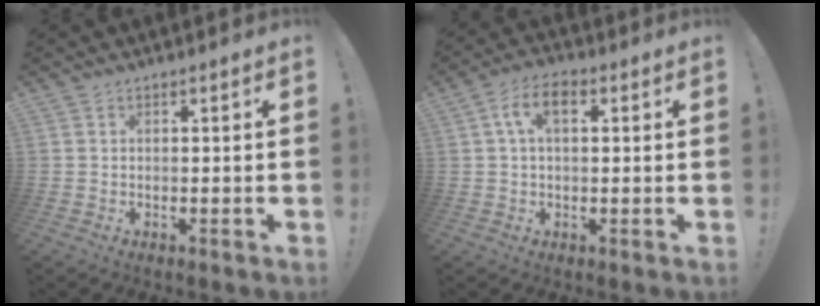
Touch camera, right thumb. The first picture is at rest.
{"total": 7.1, "force": [1.8, 4.1, 5.5], "torque": [-0.094, 0.012, 0.033]}